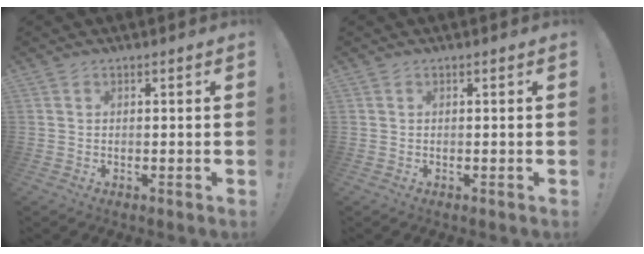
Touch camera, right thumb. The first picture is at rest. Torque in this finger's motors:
{"motor_torque": [-0.04, -0.04, -0.03, 0.03, 0.00]}